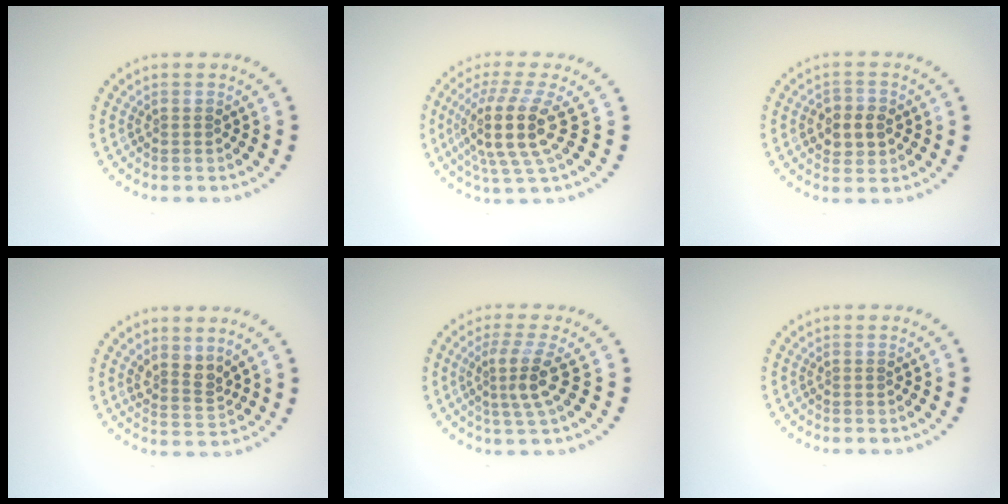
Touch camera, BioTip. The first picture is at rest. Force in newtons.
{"total": 4.9, "press": 3.7, "slide": 3.2}
{"total": 2.8, "press": 2.8, "slide": 0.4}
{"total": 2.1, "press": 1.6, "slide": 1.4}
{"total": 3.1, "press": 2.3, "slide": 2.0}
{"total": 0.0}